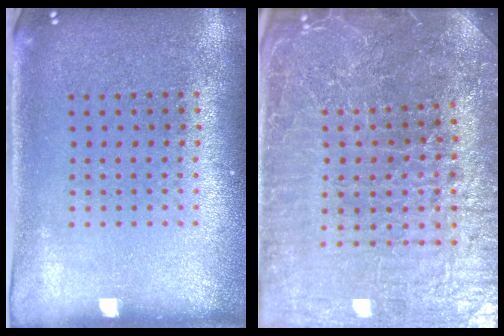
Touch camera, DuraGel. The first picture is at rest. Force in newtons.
{"total": 5.1, "press": 4.9, "slide": 1.6}